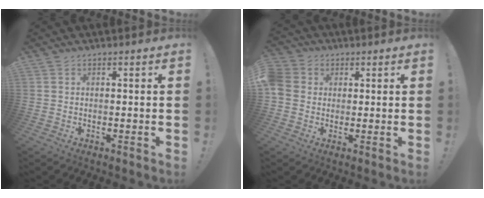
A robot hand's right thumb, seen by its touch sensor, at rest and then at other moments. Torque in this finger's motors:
{"motor_torque": [1.45, 1.45, 1.26, 0.12, 0.57]}